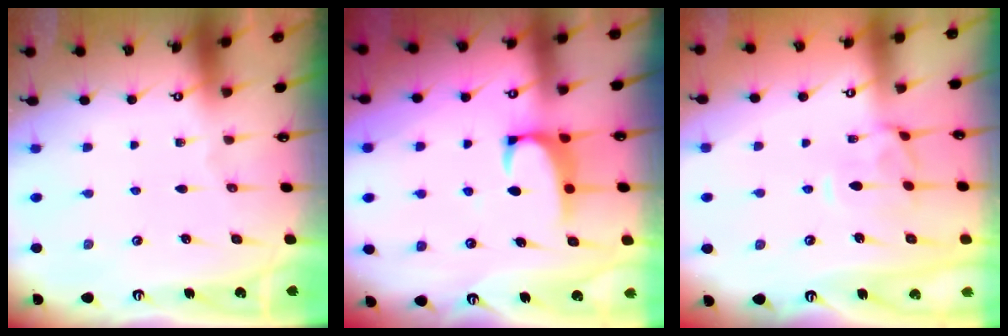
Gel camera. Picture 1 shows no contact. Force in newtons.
{"total": 2.0, "press": 1.9, "slide": 0.7}
{"total": 2.6, "press": 2.4, "slide": 1.0}